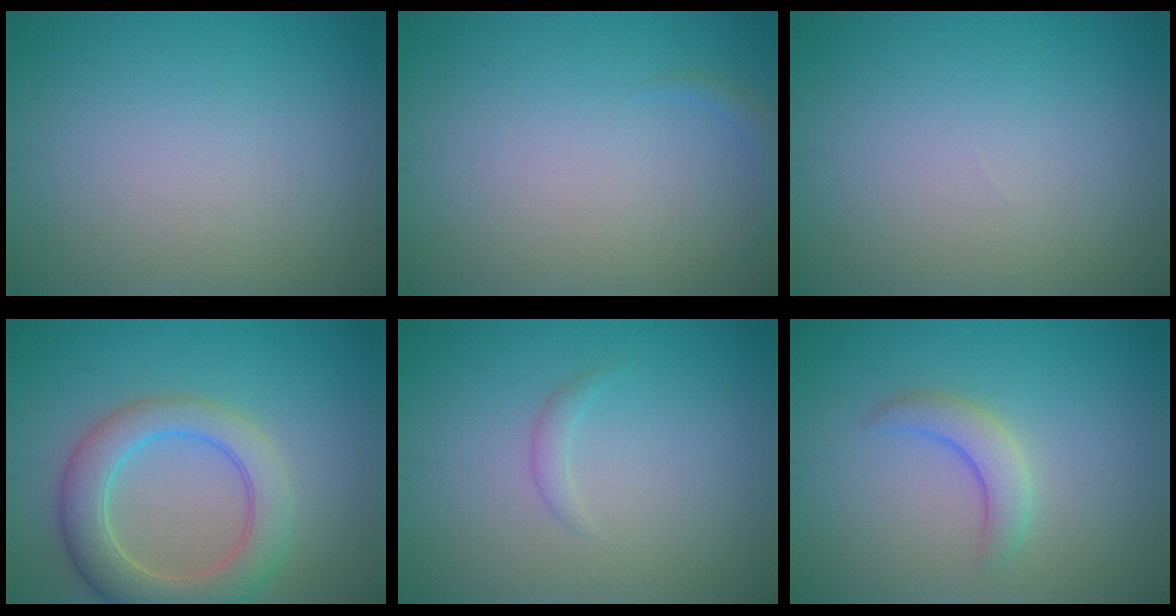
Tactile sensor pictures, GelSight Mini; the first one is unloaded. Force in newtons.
{"total": 0.8, "press": 0.8, "slide": 0.0}
{"total": 0.0}
{"total": 6.0, "press": 6.0, "slide": 0.3}
{"total": 0.8, "press": 0.8, "slide": 0.1}
{"total": 2.5, "press": 2.5, "slide": 0.2}